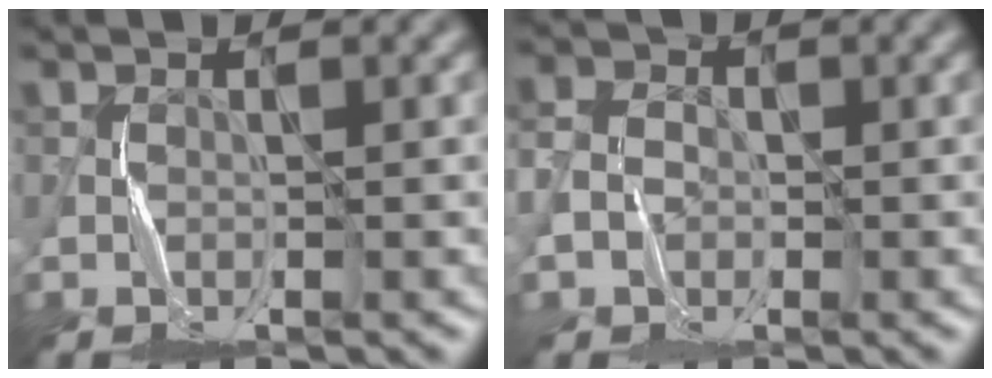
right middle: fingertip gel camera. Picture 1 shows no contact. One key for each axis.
{"total": 2.8, "fx": -0.7, "fy": 2.3, "fz": 1.3, "tx": -0.023, "ty": 0.001, "tz": -0.016}